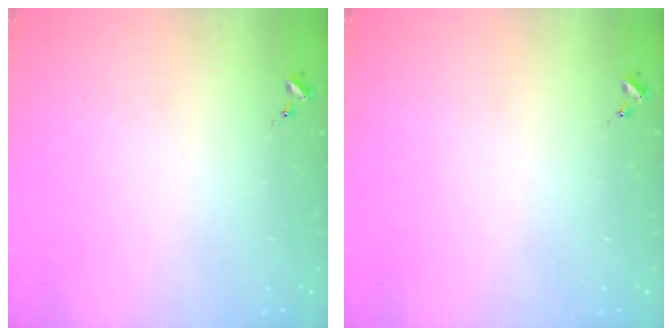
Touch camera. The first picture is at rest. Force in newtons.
{"total": 0.0}